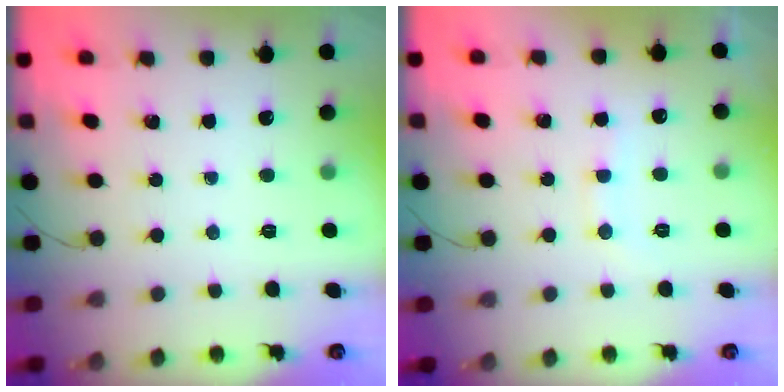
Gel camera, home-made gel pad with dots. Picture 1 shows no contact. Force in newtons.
{"total": 8.3, "press": 8.2, "slide": 1.3}